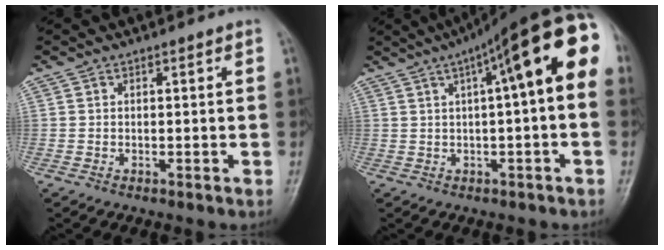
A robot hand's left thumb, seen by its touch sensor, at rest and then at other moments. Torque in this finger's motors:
{"motor_torque": [1.79, 3.22, 2.27, -0.45, 0.19]}